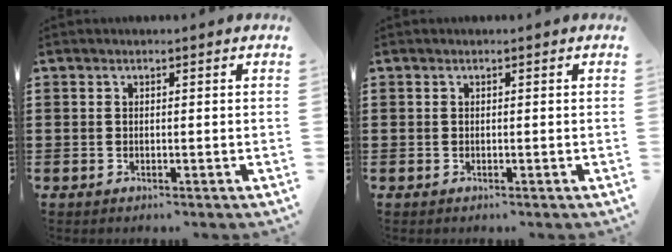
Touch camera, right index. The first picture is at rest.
{"total": 0.0}